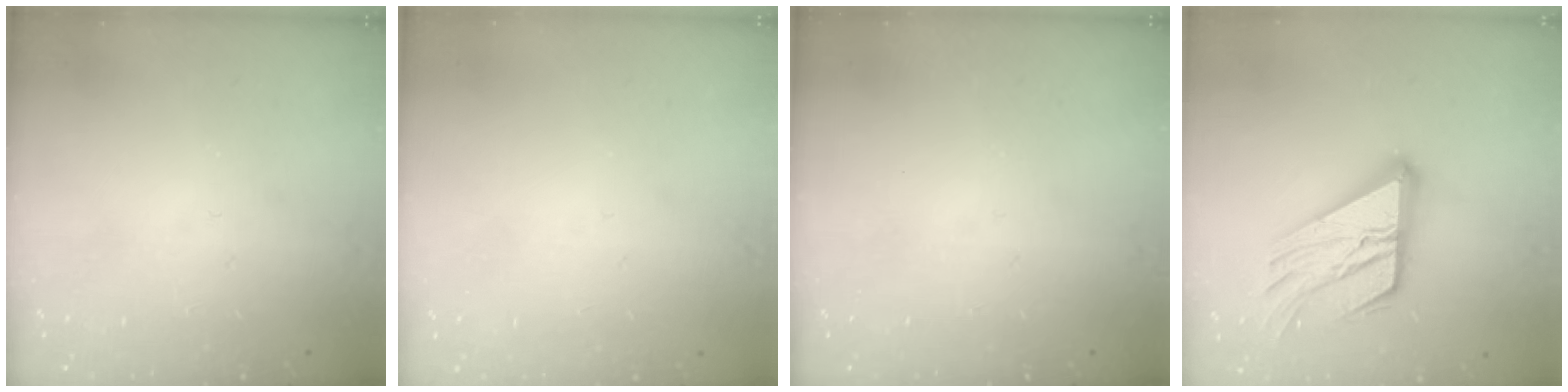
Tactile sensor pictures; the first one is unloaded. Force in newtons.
{"total": 2.7, "press": 2.7, "slide": 0.3}
{"total": 0.0}
{"total": 20.1, "press": 20.0, "slide": 2.1}